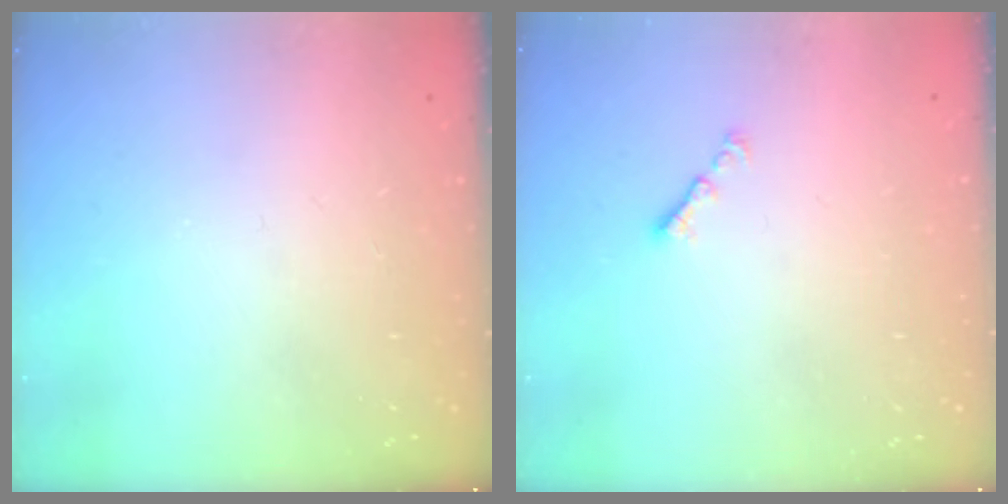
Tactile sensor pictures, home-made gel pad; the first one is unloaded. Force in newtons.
{"total": 1.3, "press": 1.2, "slide": 0.5}